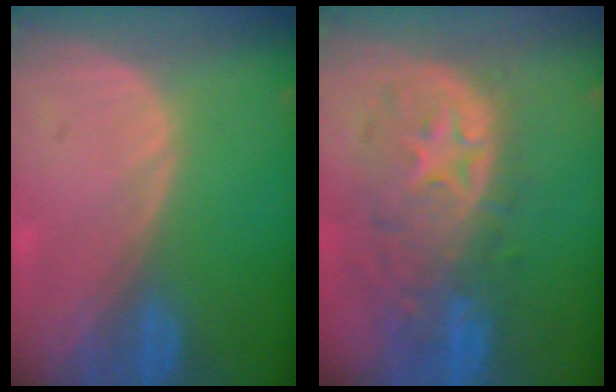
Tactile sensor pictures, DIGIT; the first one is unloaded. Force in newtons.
{"total": 11.0, "press": 9.7, "slide": 5.2}